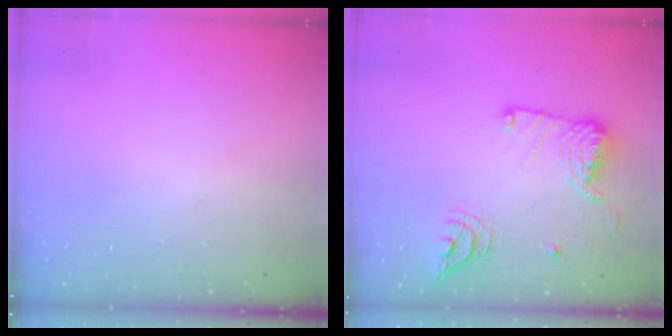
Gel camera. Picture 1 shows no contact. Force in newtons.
{"total": 15.8, "press": 15.0, "slide": 4.9}